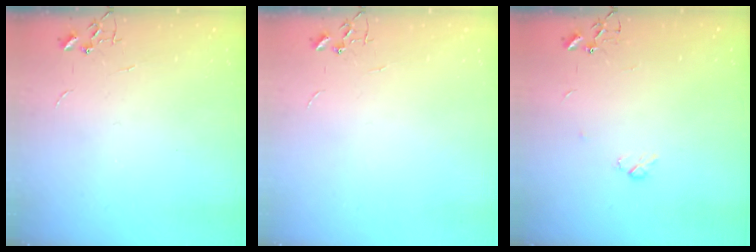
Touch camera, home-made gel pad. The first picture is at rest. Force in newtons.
{"total": 0.0}
{"total": 3.7, "press": 3.6, "slide": 0.9}